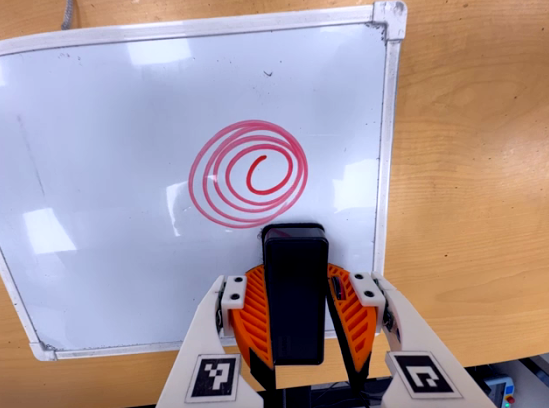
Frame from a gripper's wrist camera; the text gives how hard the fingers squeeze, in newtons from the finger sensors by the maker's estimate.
{"total": 7.6, "left": 6.1, "right": 9.2}